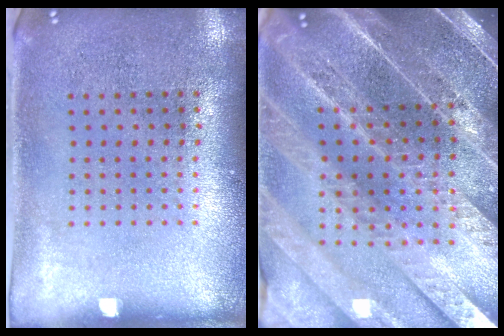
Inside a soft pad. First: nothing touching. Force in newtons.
{"total": 5.1, "press": 4.4, "slide": 2.6}